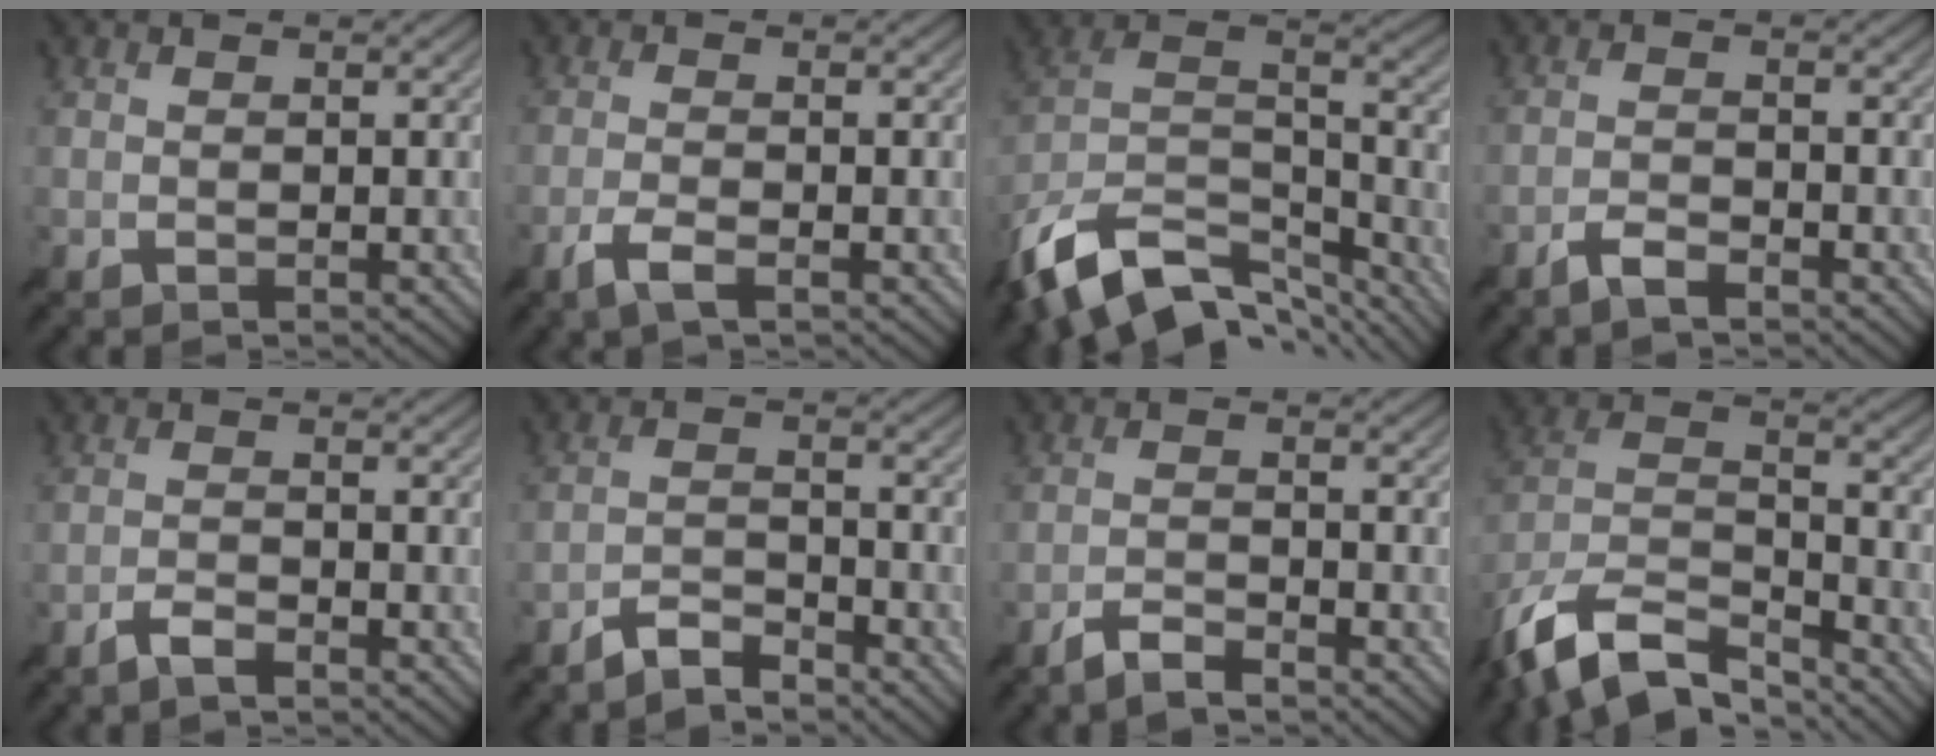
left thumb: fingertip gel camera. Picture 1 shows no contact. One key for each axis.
{"total": 3.1, "fx": -1.7, "fy": 0.7, "fz": 2.5, "tx": -0.048, "ty": 0.002, "tz": -0.041}
{"total": 16.1, "fx": -11.2, "fy": 7.7, "fz": 8.7, "tx": -0.229, "ty": -0.019, "tz": -0.187}
{"total": 2.7, "fx": -2.1, "fy": 0.5, "fz": 1.5, "tx": -0.031, "ty": 0.002, "tz": -0.046}
{"total": 2.2, "fx": -1.8, "fy": 0.4, "fz": 1.3, "tx": -0.026, "ty": 0.003, "tz": -0.039}
{"total": 3.8, "fx": -3.4, "fy": 0.8, "fz": 1.6, "tx": -0.029, "ty": 0.002, "tz": -0.072}
{"total": 3.2, "fx": -2.6, "fy": 0.5, "fz": 1.6, "tx": -0.032, "ty": 0.002, "tz": -0.056}
{"total": 14.1, "fx": -10.8, "fy": 5.0, "fz": 7.6, "tx": -0.172, "ty": -0.008, "tz": -0.207}